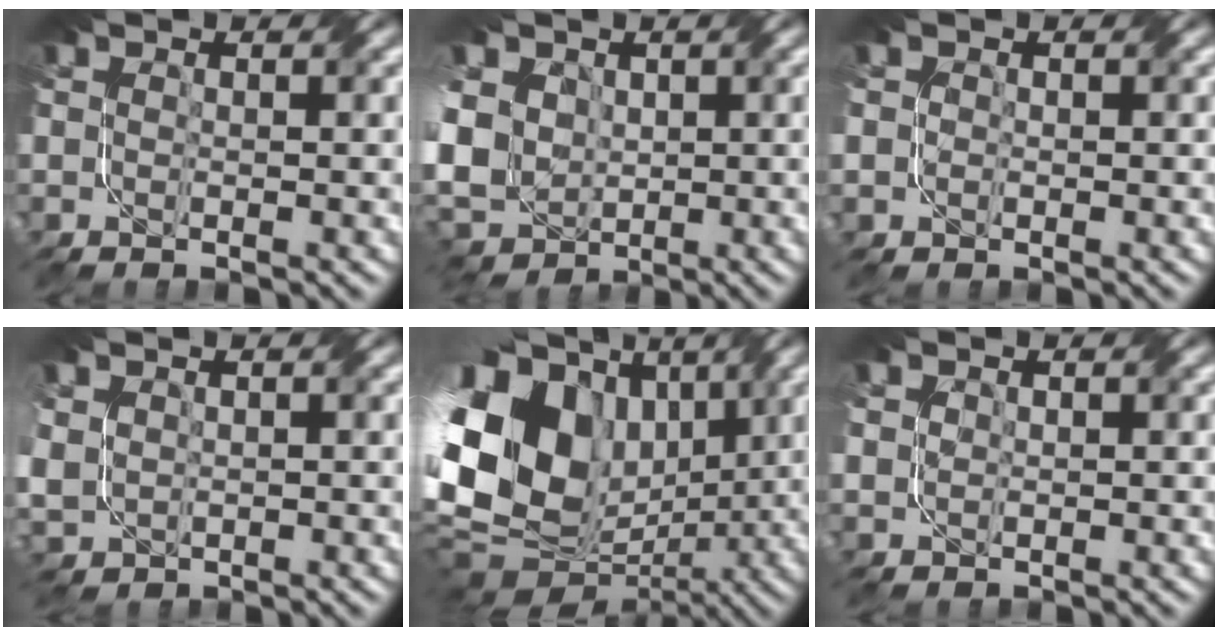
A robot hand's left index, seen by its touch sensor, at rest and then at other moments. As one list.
[{"total": 11.6, "force": [-1.2, 9.0, 7.3], "torque": [-0.172, -0.003, -0.039]}, {"total": 0.9, "force": [-0.1, 0.9, 0.0], "torque": [-0.009, -0.003, -0.001]}, {"total": 2.1, "force": [0.6, 1.8, 0.9], "torque": [-0.034, -0.002, 0.014]}, {"total": 17.2, "force": [0.8, 12.8, 11.5], "torque": [-0.252, 0.008, 0.014]}, {"total": 0.8, "force": [0.4, 0.7, 0.2], "torque": [-0.020, -0.007, 0.020]}]